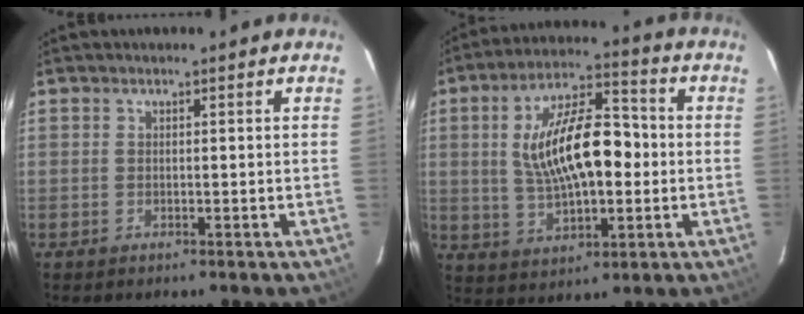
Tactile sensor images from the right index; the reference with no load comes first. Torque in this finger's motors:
{"motor_torque": [0.81, -0.07, 0.66, 0.21]}